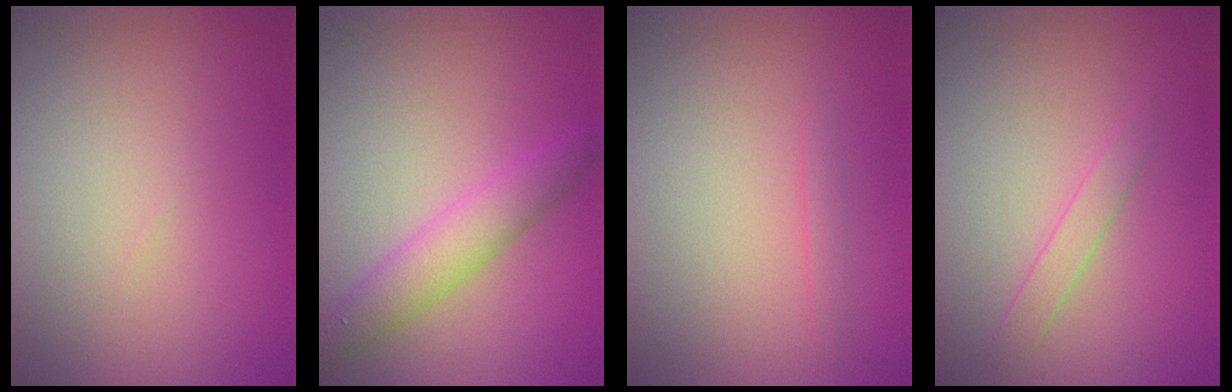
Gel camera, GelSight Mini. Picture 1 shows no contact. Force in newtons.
{"total": 3.0, "press": 3.0, "slide": 0.1}
{"total": 0.6, "press": 0.6, "slide": 0.1}
{"total": 1.2, "press": 1.2, "slide": 0.0}